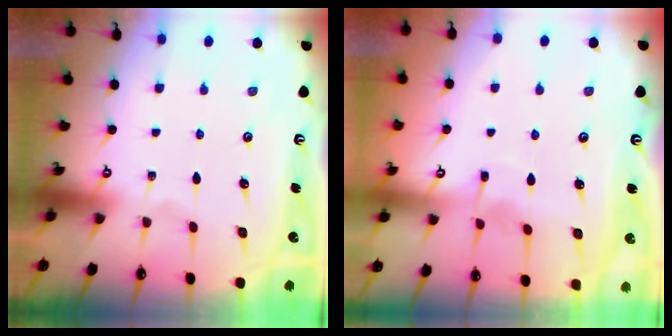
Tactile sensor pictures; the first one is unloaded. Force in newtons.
{"total": 2.8, "press": 2.8, "slide": 0.3}